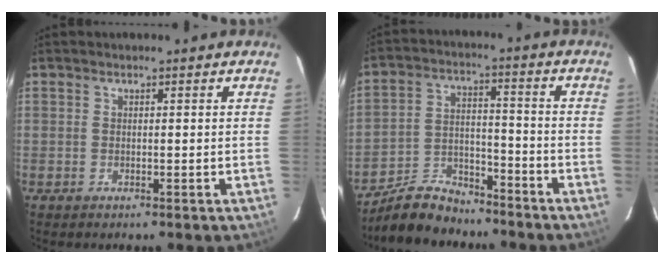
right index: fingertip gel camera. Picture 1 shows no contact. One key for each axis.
{"total": 10.9, "fx": -9.5, "fy": 4.3, "fz": 3.1, "tx": -0.083, "ty": 0.018, "tz": -0.163}